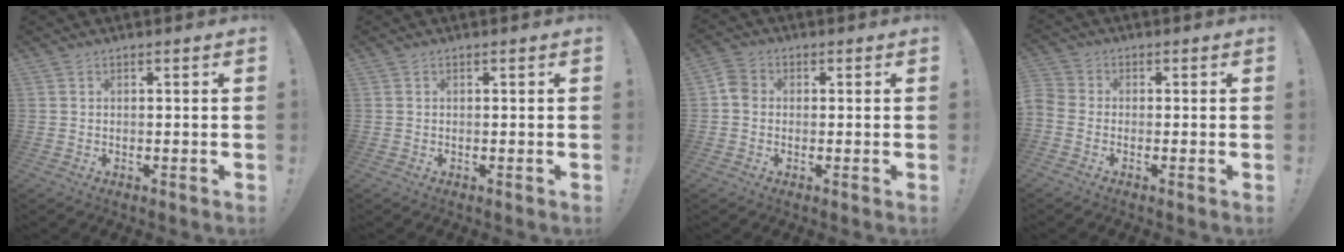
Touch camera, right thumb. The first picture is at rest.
{"total": 0.0}
{"total": 4.3, "force": [-0.6, 3.6, 2.3], "torque": [-0.038, 0.013, -0.010]}
{"total": 2.8, "force": [-1.4, 1.9, 1.5], "torque": [-0.039, 0.003, -0.028]}